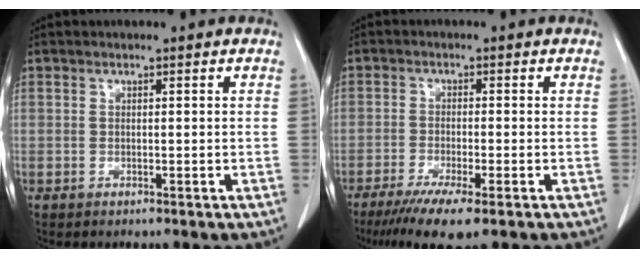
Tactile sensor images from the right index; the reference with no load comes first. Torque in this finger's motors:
{"motor_torque": [0.28, -0.16, 0.19, 0.03]}